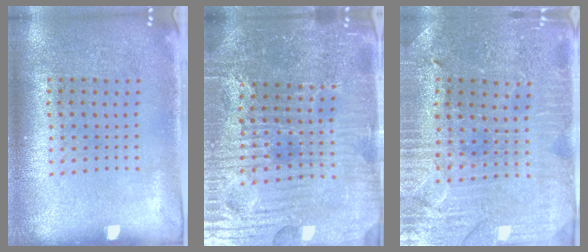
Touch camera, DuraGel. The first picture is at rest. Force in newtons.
{"total": 6.0, "press": 5.6, "slide": 2.1}
{"total": 1.8, "press": 1.8, "slide": 0.4}